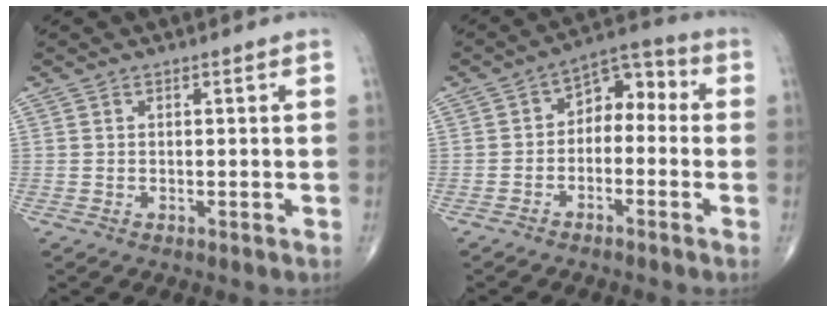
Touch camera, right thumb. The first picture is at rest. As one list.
[{"total": 7.4, "force": [-1.0, 5.1, 5.3], "torque": [-0.045, 0.047, -0.035]}]